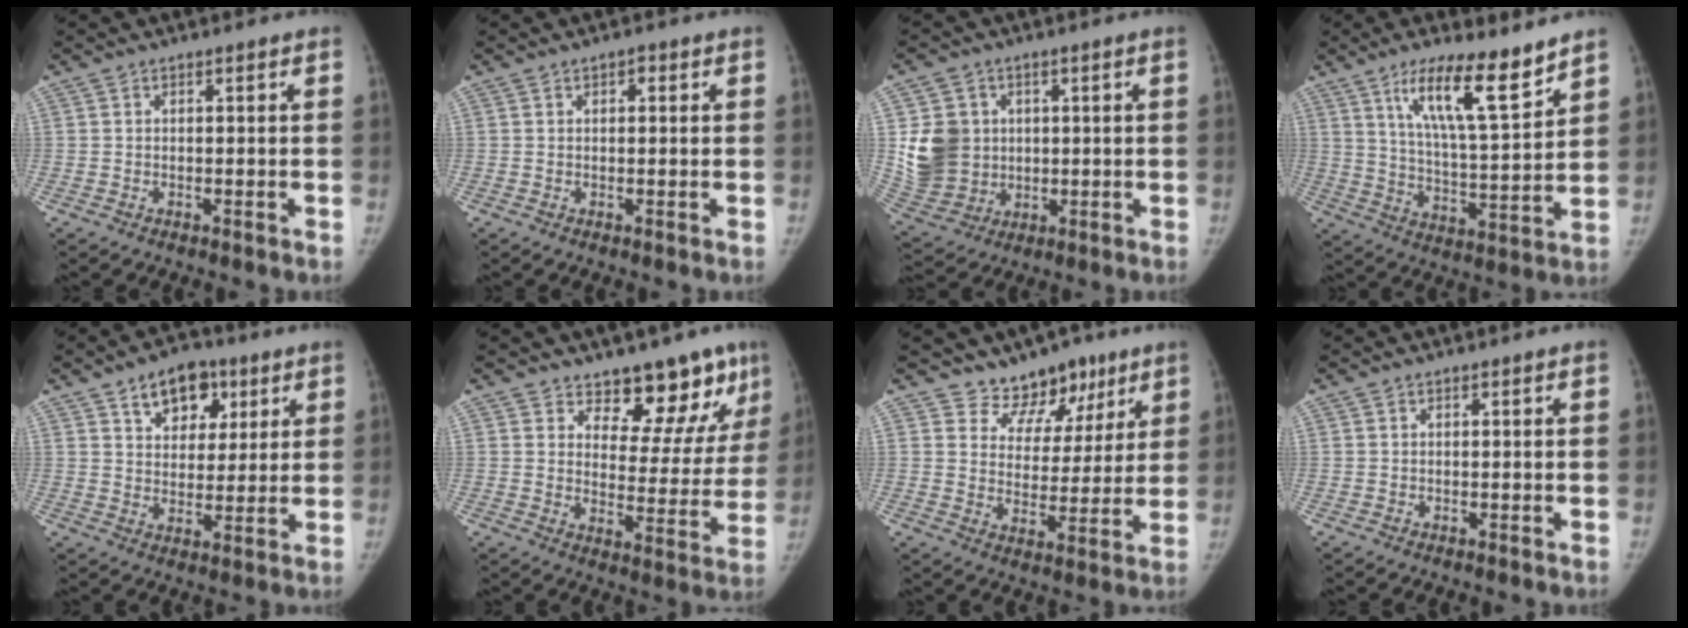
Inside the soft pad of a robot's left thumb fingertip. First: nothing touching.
{"total": 1.4, "force": [0.6, 0.9, 0.9], "torque": [-0.008, 0.001, 0.007]}
{"total": 11.5, "force": [1.6, 10.1, 5.2], "torque": [-0.077, -0.005, 0.048]}
{"total": 14.4, "force": [9.6, 3.0, 10.3], "torque": [-0.159, -0.061, 0.172]}
{"total": 10.6, "force": [5.6, 7.0, 5.6], "torque": [-0.045, -0.019, 0.085]}
{"total": 14.0, "force": [10.6, 6.5, 6.4], "torque": [-0.022, -0.077, 0.134]}
{"total": 10.2, "force": [7.6, 6.5, 2.0], "torque": [0.021, -0.047, 0.121]}
{"total": 0.0}